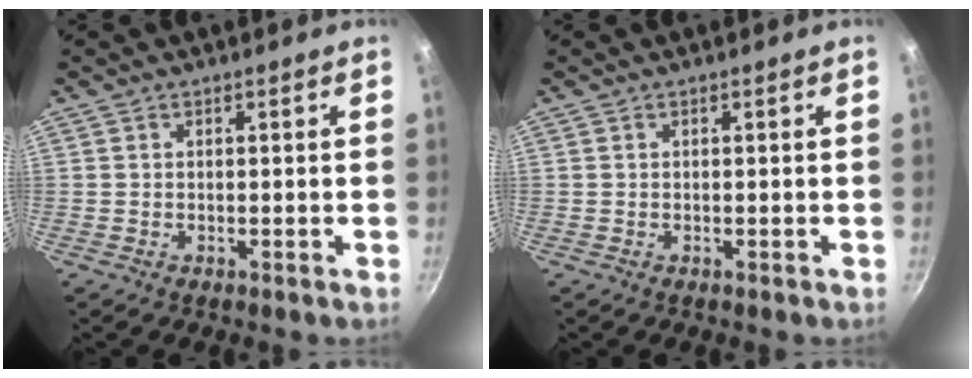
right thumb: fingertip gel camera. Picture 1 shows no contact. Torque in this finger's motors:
{"motor_torque": [0.00, 0.00, 0.01, 0.00, 0.00]}